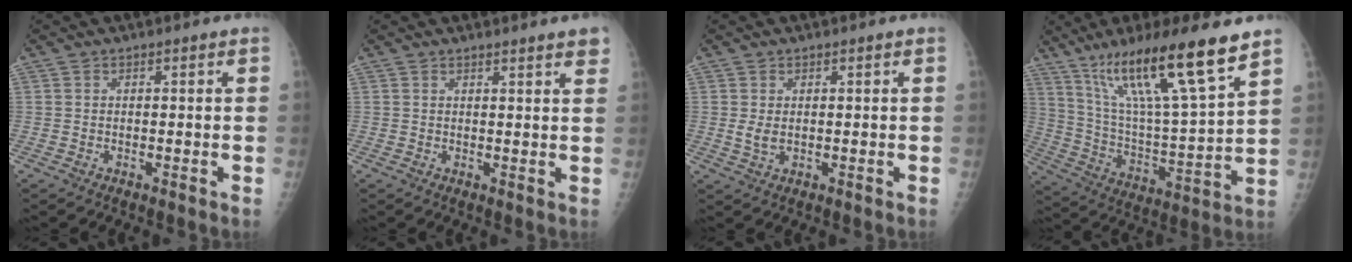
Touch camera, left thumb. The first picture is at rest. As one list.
[{"total": 3.9, "force": [3.1, 0.3, 2.3], "torque": [-0.020, -0.011, 0.033]}, {"total": 2.3, "force": [0.3, 1.3, 1.9], "torque": [-0.032, -0.003, 0.013]}, {"total": 21.7, "force": [14.0, 2.4, 16.4], "torque": [-0.271, -0.051, 0.251]}]